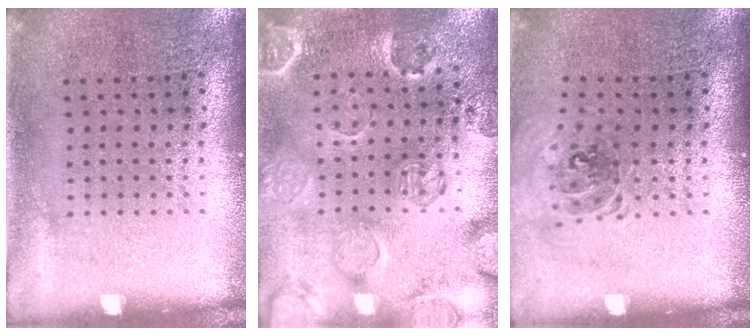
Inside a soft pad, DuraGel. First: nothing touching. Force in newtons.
{"total": 2.5, "press": 2.1, "slide": 1.3}
{"total": 0.9, "press": 0.9, "slide": 0.2}